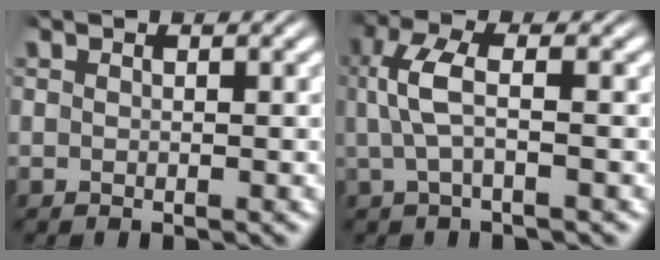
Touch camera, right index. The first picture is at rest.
{"total": 3.9, "force": [0.2, 1.3, 3.6], "torque": [-0.085, 0.004, 0.004]}